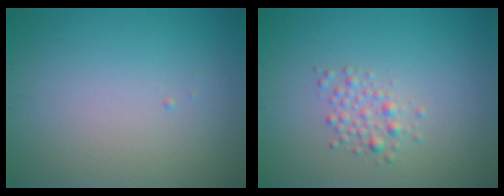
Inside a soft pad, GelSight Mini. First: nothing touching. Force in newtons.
{"total": 1.7, "press": 1.7, "slide": 0.0}